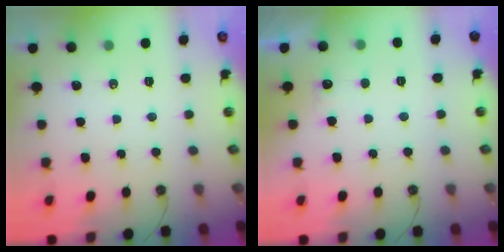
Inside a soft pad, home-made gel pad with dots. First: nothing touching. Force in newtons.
{"total": 2.6, "press": 2.4, "slide": 1.0}